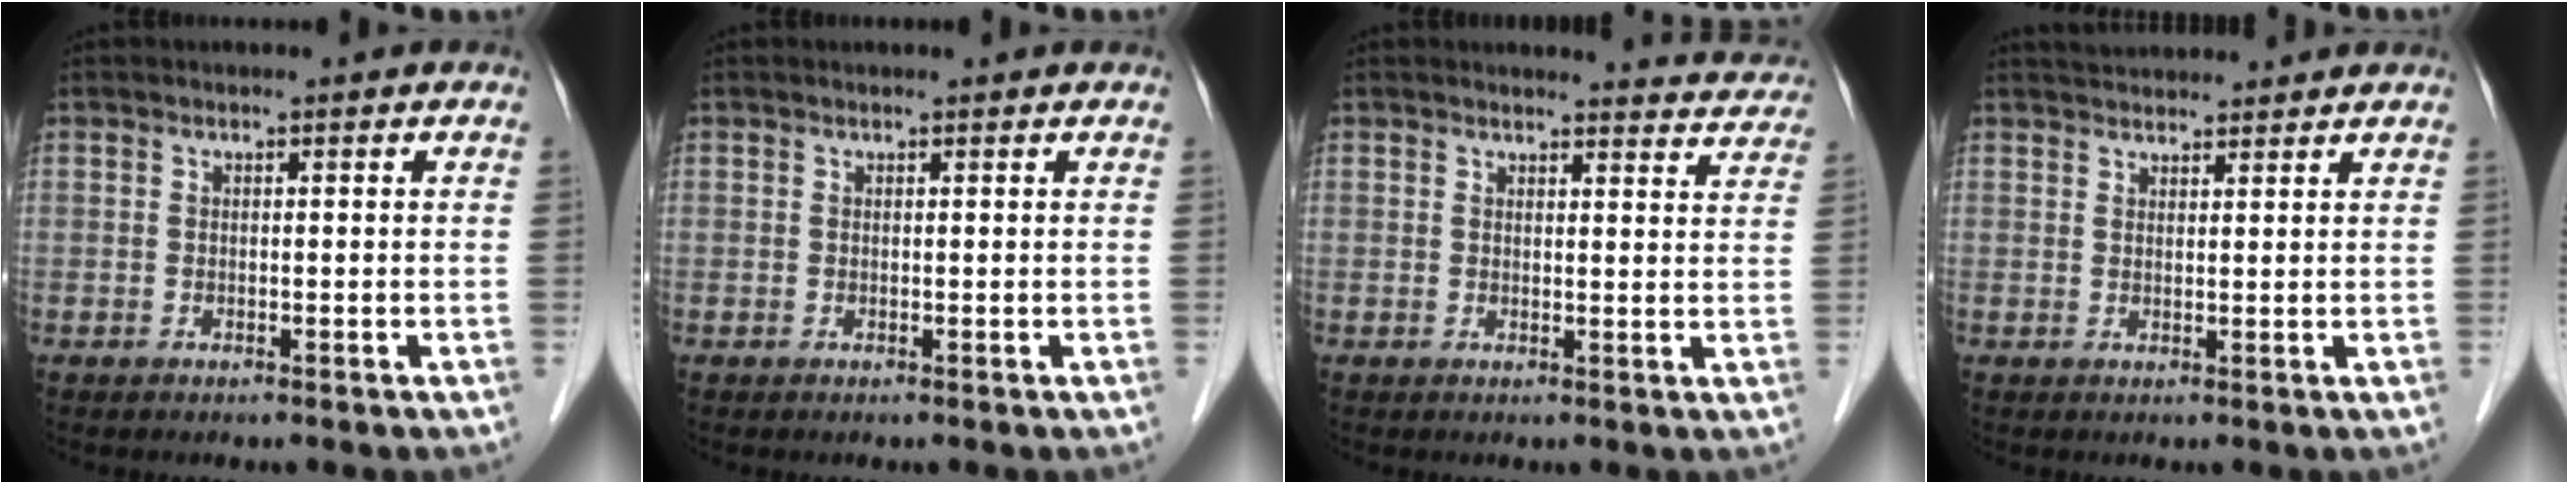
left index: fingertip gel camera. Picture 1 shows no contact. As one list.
[{"total": 0.9, "force": [0.9, 0.1, 0.2], "torque": [-0.009, 0.007, 0.011]}, {"total": 7.5, "force": [7.4, 0.9, 0.2], "torque": [0.014, -0.021, 0.059]}, {"total": 6.2, "force": [6.0, 1.0, 1.4], "torque": [-0.022, 0.036, 0.085]}]